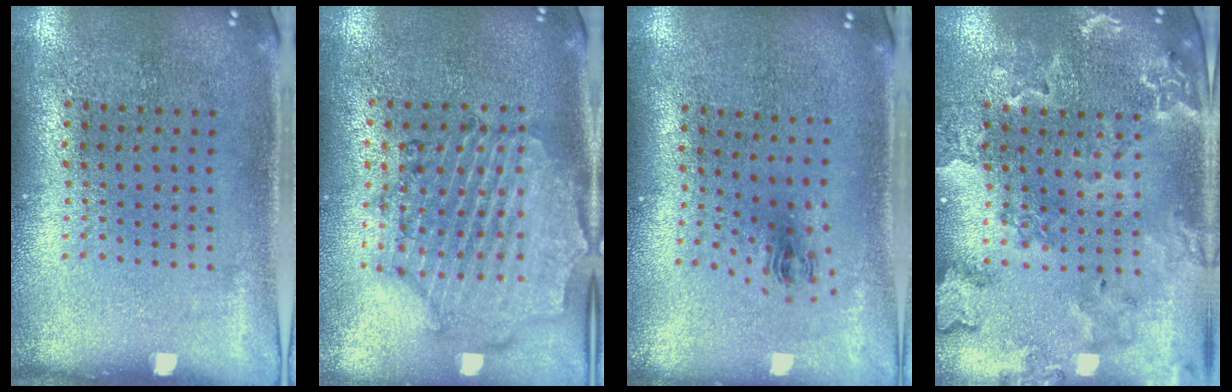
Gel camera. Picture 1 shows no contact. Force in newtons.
{"total": 1.6, "press": 1.6, "slide": 0.3}
{"total": 1.0, "press": 0.5, "slide": 0.9}
{"total": 1.9, "press": 1.9, "slide": 0.2}